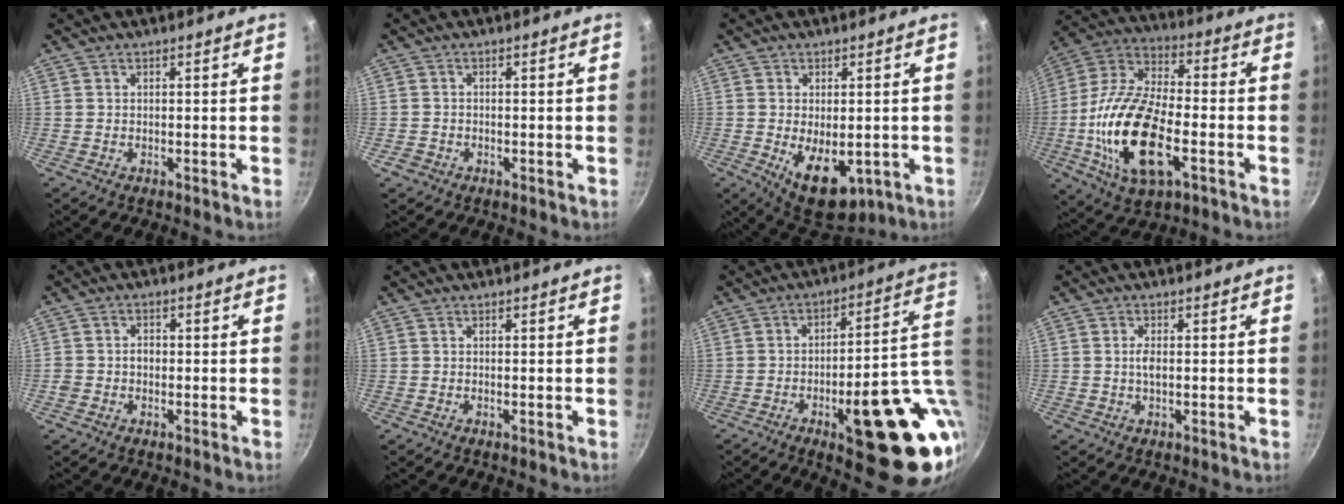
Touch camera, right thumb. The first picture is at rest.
{"total": 1.5, "force": [-0.8, 1.2, 0.3], "torque": [-0.002, 0.005, -0.017]}
{"total": 11.2, "force": [-3.0, 6.3, 8.8], "torque": [-0.121, -0.011, -0.025]}
{"total": 22.3, "force": [-5.8, 10.7, 18.7], "torque": [-0.372, 0.019, -0.101]}
{"total": 2.8, "force": [-0.4, 2.3, 1.7], "torque": [-0.023, 0.013, -0.008]}
{"total": 0.0}
{"total": 25.0, "force": [-7.0, 6.8, 23.0], "torque": [-0.243, 0.024, -0.083]}
{"total": 2.1, "force": [0.0, 1.0, 1.9], "torque": [-0.037, 0.002, -0.002]}